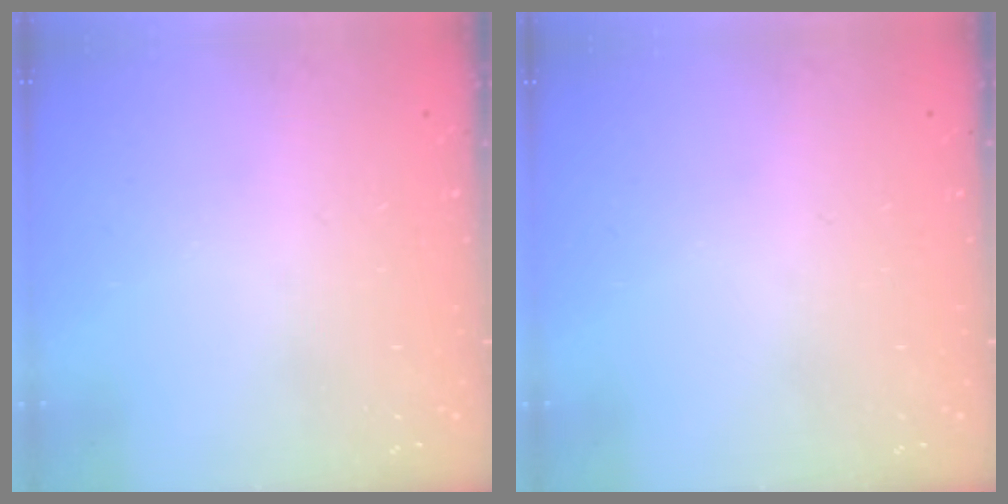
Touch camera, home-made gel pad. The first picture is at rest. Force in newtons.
{"total": 0.0}